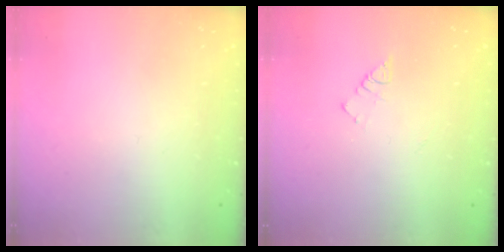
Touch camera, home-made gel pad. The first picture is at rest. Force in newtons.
{"total": 4.0, "press": 4.0, "slide": 0.4}